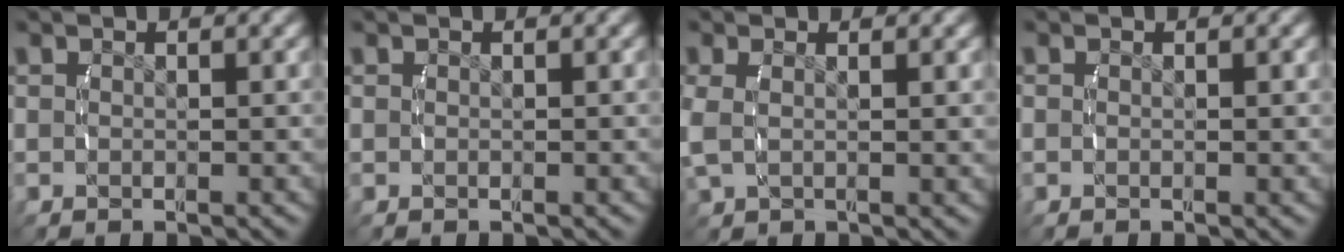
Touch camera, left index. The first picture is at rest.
{"total": 0.0}
{"total": 2.3, "force": [0.6, 1.1, 1.9], "torque": [-0.056, -0.008, 0.021]}
{"total": 0.8, "force": [-0.1, 0.5, 0.6], "torque": [-0.014, -0.002, -0.005]}